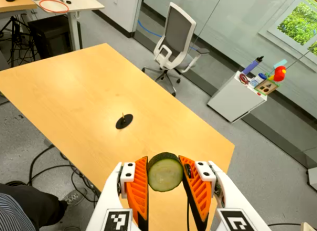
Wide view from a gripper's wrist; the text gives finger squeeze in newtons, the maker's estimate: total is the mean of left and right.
{"total": 9.6, "left": 9.0, "right": 10.2}